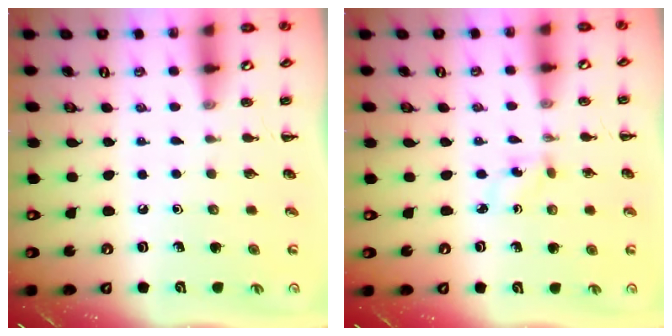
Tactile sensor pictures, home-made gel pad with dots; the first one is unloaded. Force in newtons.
{"total": 2.2, "press": 2.1, "slide": 0.8}